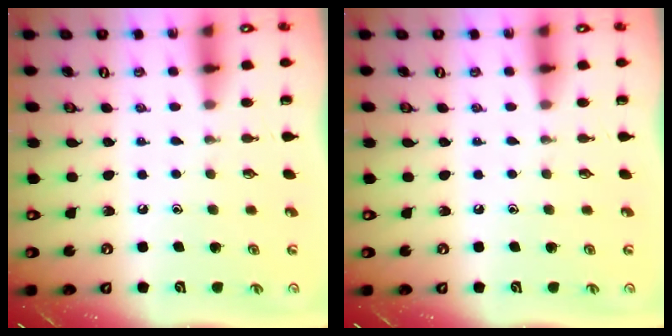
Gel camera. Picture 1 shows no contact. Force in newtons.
{"total": 0.0}